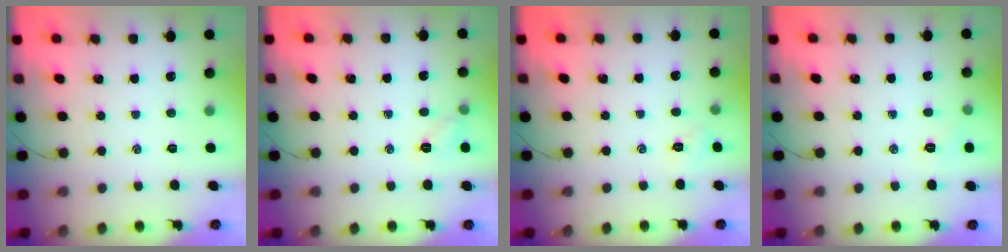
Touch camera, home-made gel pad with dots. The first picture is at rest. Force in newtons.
{"total": 6.4, "press": 6.1, "slide": 1.8}
{"total": 2.5, "press": 2.4, "slide": 0.7}
{"total": 4.3, "press": 4.2, "slide": 1.1}